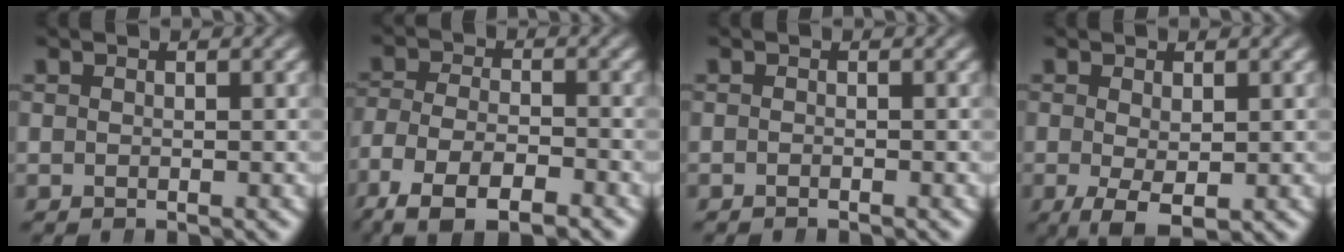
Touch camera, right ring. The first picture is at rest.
{"total": 7.9, "force": [-4.4, 4.5, 4.8], "torque": [-0.106, -0.037, -0.054]}
{"total": 0.7, "force": [-0.6, -0.1, 0.1], "torque": [-0.003, -0.003, -0.011]}
{"total": 4.0, "force": [-2.2, 1.6, 3.0], "torque": [-0.056, -0.033, -0.016]}